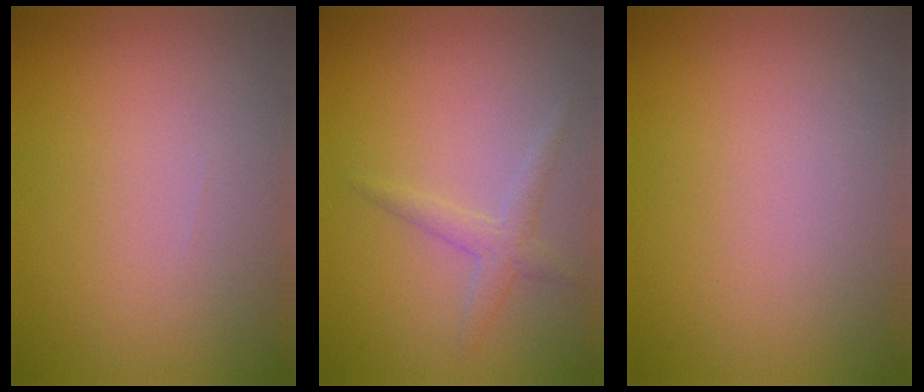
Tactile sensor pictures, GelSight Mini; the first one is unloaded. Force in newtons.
{"total": 1.6, "press": 1.6, "slide": 0.0}
{"total": 0.0}